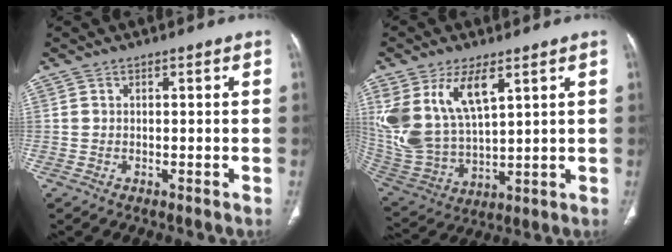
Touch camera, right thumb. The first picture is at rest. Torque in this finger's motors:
{"motor_torque": [1.93, 2.37, 1.55, 0.86, 0.20]}